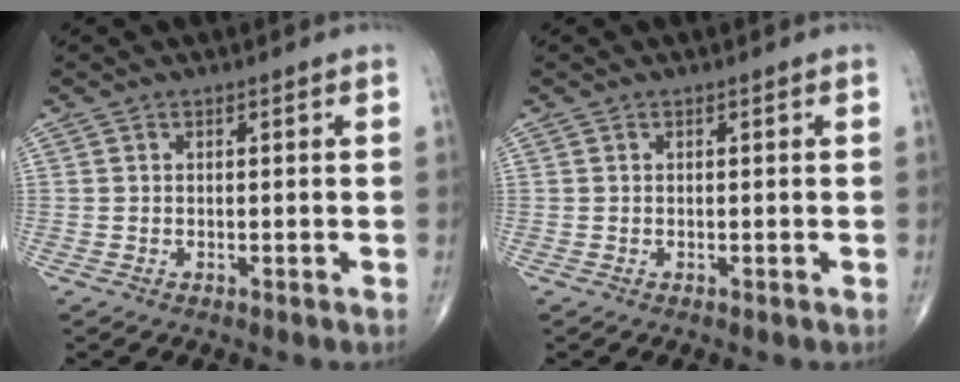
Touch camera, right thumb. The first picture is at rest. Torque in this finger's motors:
{"motor_torque": [-0.13, 0.13, -0.14, -0.01, 0.00]}